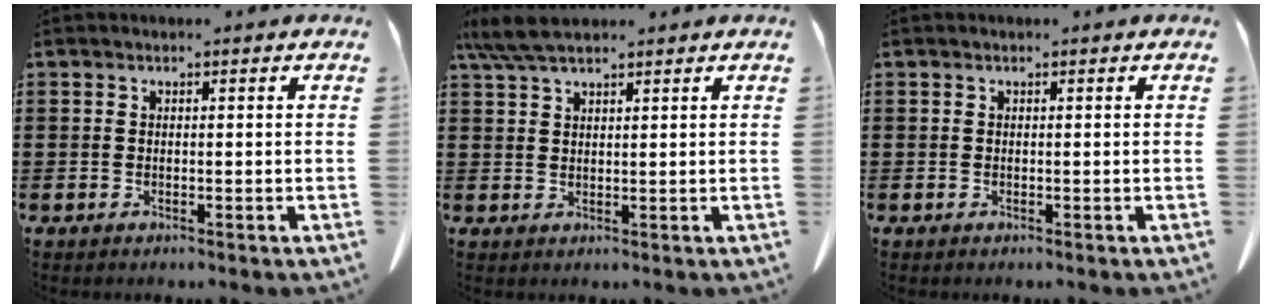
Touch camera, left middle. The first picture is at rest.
{"total": 4.7, "force": [3.6, 0.9, 2.9], "torque": [-0.066, -0.001, 0.068]}
{"total": 0.0}